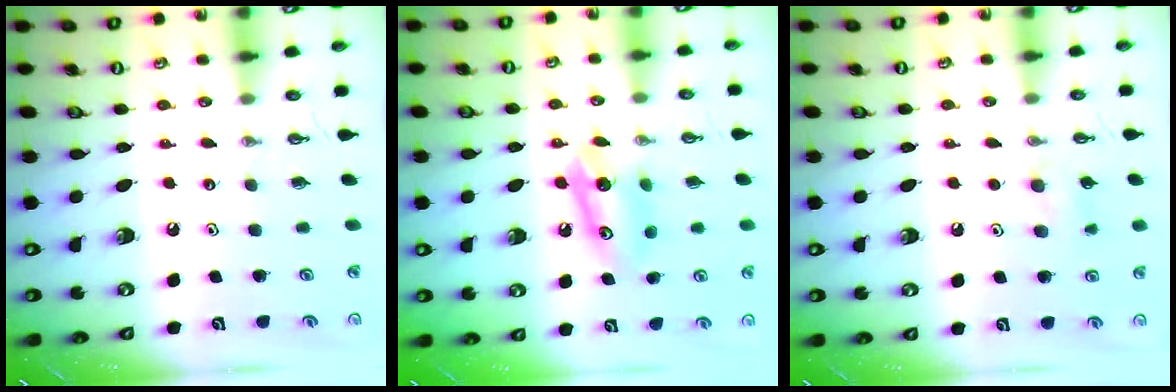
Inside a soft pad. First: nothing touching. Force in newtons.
{"total": 7.7, "press": 7.5, "slide": 1.3}
{"total": 8.2, "press": 7.4, "slide": 3.4}